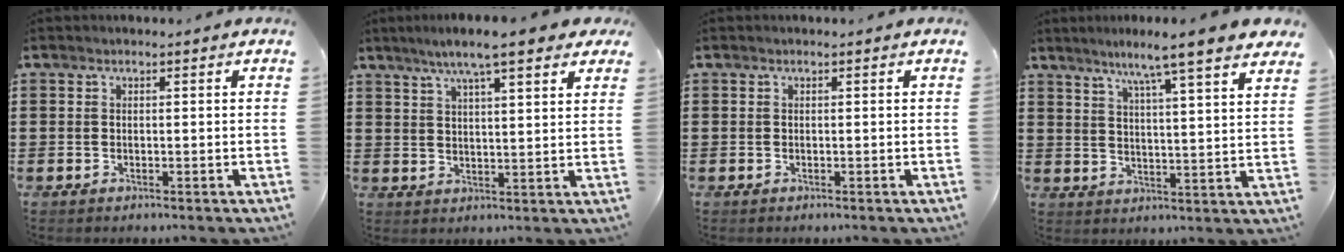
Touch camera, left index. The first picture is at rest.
{"total": 7.3, "force": [5.6, 0.7, 4.7], "torque": [-0.096, -0.005, 0.096]}
{"total": 0.0}
{"total": 7.0, "force": [5.7, -1.1, 3.8], "torque": [-0.086, -0.034, 0.090]}